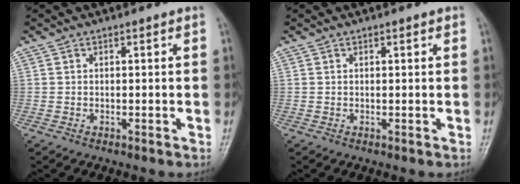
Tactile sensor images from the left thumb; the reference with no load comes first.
{"total": 0.7, "force": [0.3, 0.2, 0.6], "torque": [-0.009, 0.000, 0.003]}